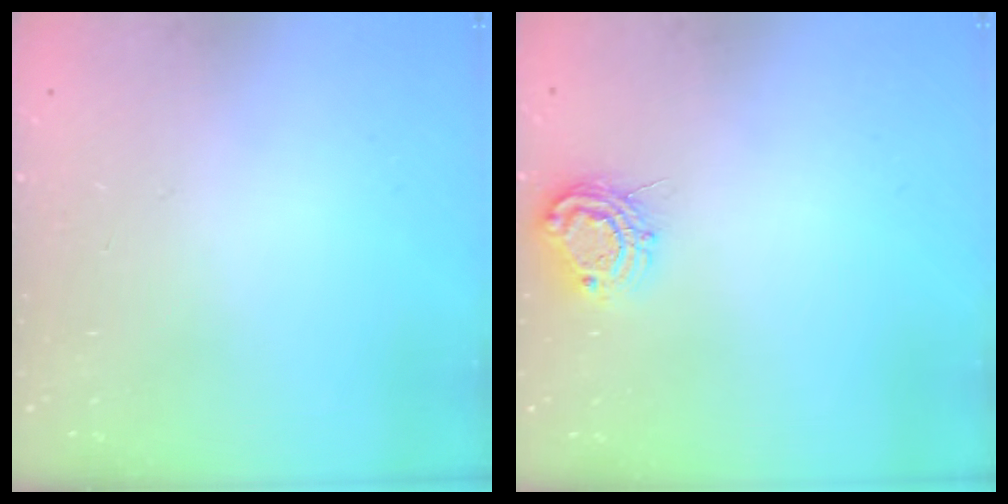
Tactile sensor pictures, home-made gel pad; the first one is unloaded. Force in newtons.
{"total": 8.8, "press": 8.8, "slide": 0.5}